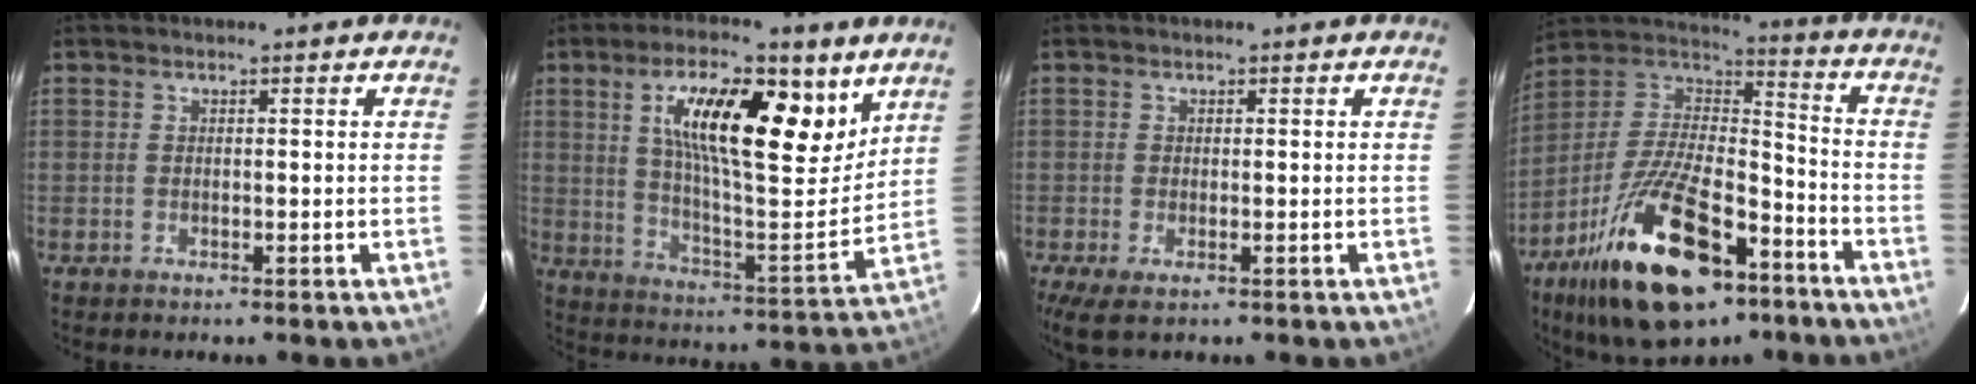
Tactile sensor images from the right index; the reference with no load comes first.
{"total": 19.9, "force": [9.6, 6.4, 16.2], "torque": [-0.263, 0.014, 0.160]}
{"total": 3.9, "force": [-1.5, 1.7, 3.2], "torque": [-0.068, -0.013, -0.024]}
{"total": 25.8, "force": [-14.6, 11.2, 18.1], "torque": [-0.346, -0.010, -0.240]}